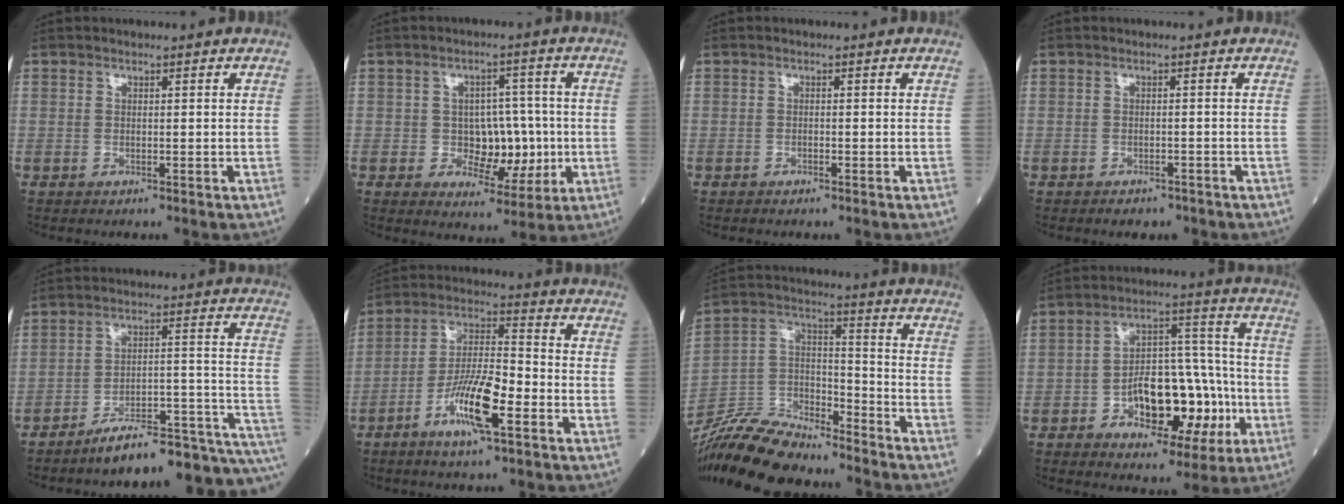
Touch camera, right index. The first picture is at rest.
{"total": 7.5, "force": [-1.0, 4.8, 5.7], "torque": [-0.071, 0.012, -0.007]}
{"total": 0.6, "force": [-0.5, 0.1, 0.3], "torque": [-0.010, -0.001, -0.009]}
{"total": 2.8, "force": [-2.3, 1.3, 0.9], "torque": [-0.014, 0.000, -0.024]}
{"total": 17.2, "force": [-13.5, 2.4, 10.3], "torque": [-0.082, 0.059, -0.195]}
{"total": 10.6, "force": [-5.0, 1.8, 9.2], "torque": [-0.180, -0.002, -0.092]}
{"total": 16.0, "force": [-14.8, 3.3, 4.9], "torque": [-0.086, 0.021, -0.269]}
{"total": 15.2, "force": [-4.6, 7.5, 12.5], "torque": [-0.189, 0.032, -0.061]}